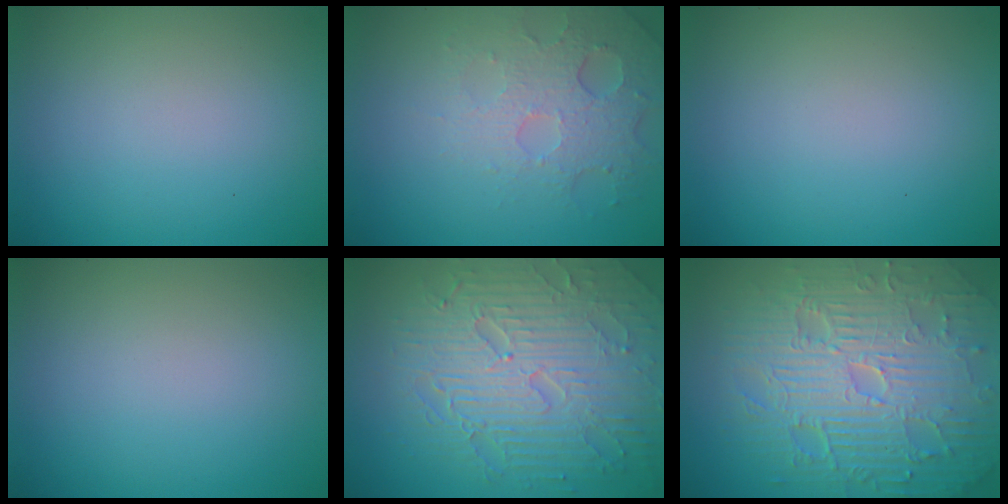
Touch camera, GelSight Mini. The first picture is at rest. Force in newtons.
{"total": 5.0, "press": 3.3, "slide": 3.7}
{"total": 0.0}
{"total": 0.0}
{"total": 8.8, "press": 6.3, "slide": 6.1}
{"total": 11.3, "press": 7.4, "slide": 8.6}